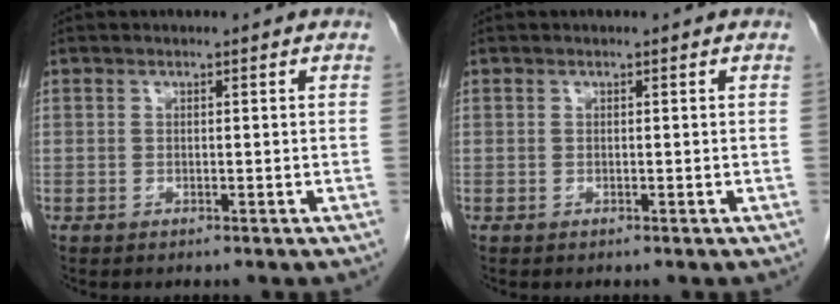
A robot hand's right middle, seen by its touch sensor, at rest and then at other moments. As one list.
[{"total": 0.0}]